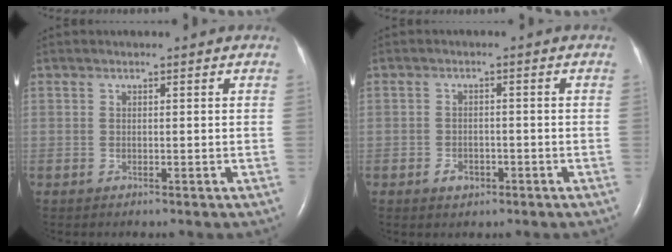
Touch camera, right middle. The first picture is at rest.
{"total": 2.4, "force": [-1.3, 1.6, 1.2], "torque": [-0.021, 0.003, -0.016]}